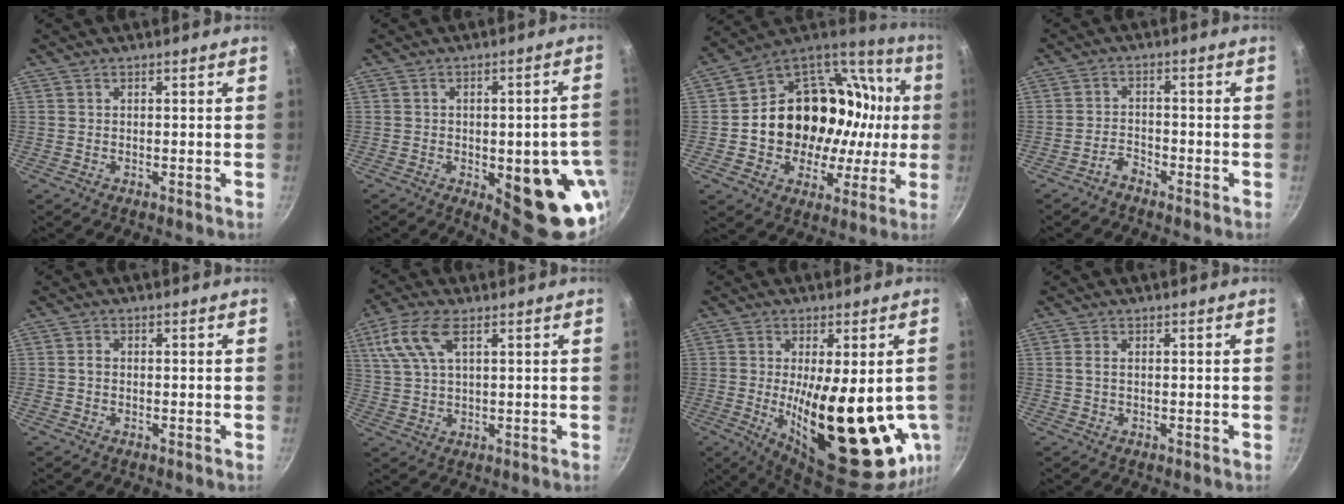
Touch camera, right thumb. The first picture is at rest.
{"total": 17.9, "force": [-5.2, 7.6, 15.4], "torque": [-0.123, 0.006, -0.058]}
{"total": 27.5, "force": [1.3, 21.4, 17.2], "torque": [-0.234, 0.050, 0.039]}
{"total": 2.6, "force": [-2.3, 0.9, 0.7], "torque": [-0.010, 0.023, -0.044]}
{"total": 1.2, "force": [-0.2, 1.0, 0.7], "torque": [-0.012, 0.007, -0.004]}
{"total": 8.9, "force": [3.7, 3.9, 7.1], "torque": [-0.154, 0.010, 0.076]}
{"total": 23.5, "force": [-3.6, 8.3, 21.6], "torque": [-0.293, -0.033, -0.028]}
{"total": 1.0, "force": [0.1, 0.4, 0.9], "torque": [-0.021, 0.001, 0.002]}